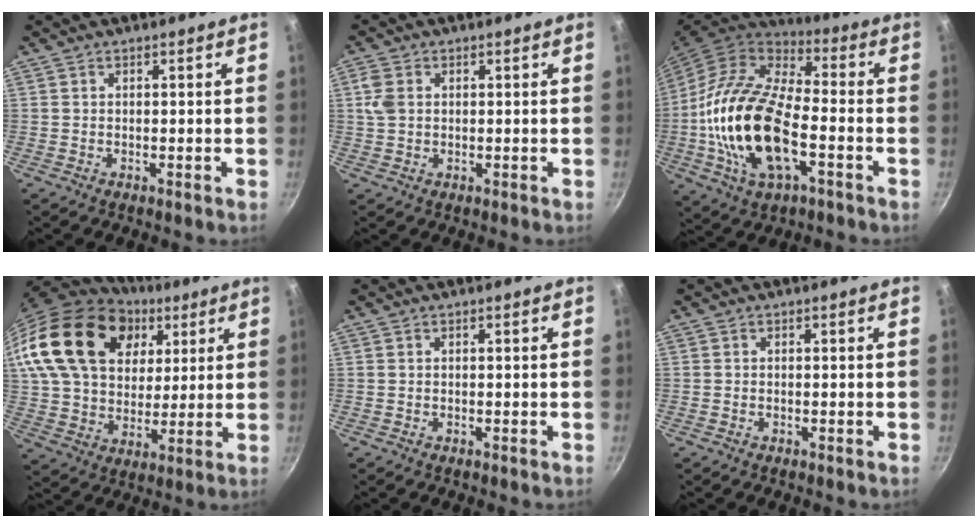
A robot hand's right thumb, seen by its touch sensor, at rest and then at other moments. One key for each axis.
{"total": 3.7, "fx": 0.8, "fy": 2.8, "fz": 2.4, "tx": -0.049, "ty": 0.003, "tz": 0.013}
{"total": 22.0, "fx": -4.4, "fy": 10.9, "fz": 18.6, "tx": -0.355, "ty": 0.025, "tz": -0.090}
{"total": 27.8, "fx": 11.4, "fy": 19.3, "fz": 16.4, "tx": -0.298, "ty": -0.003, "tz": 0.205}
{"total": 0.0}
{"total": 0.0}